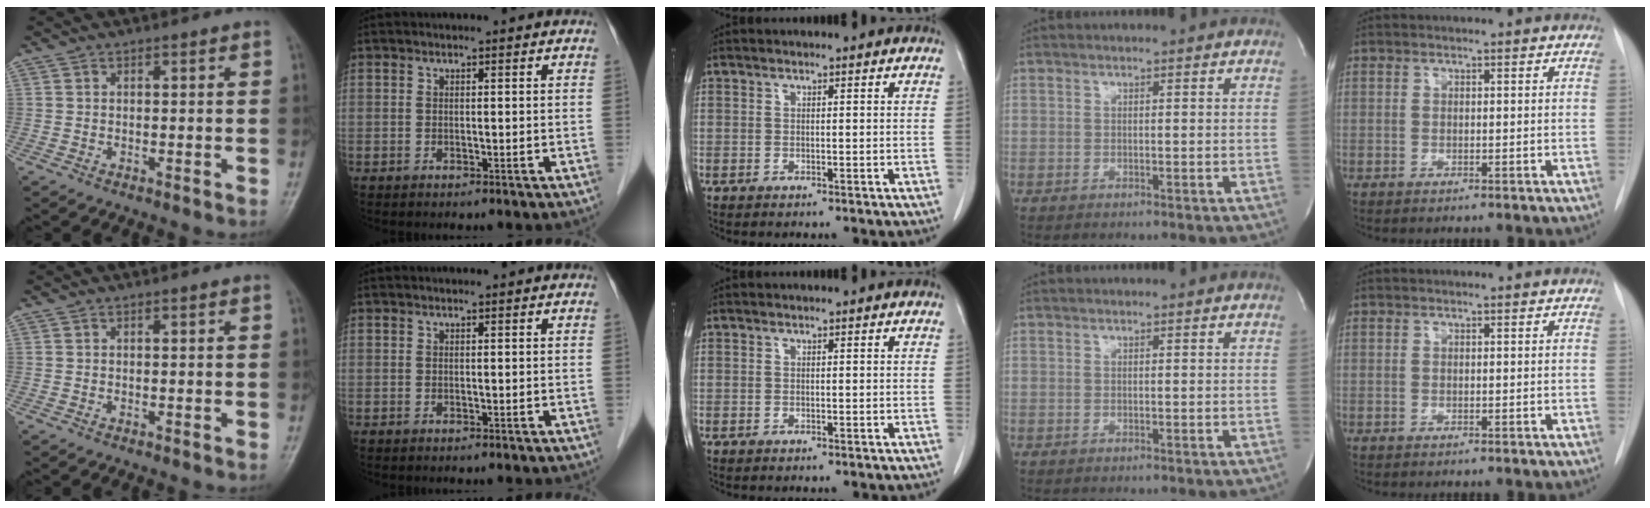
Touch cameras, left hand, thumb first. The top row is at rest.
{}